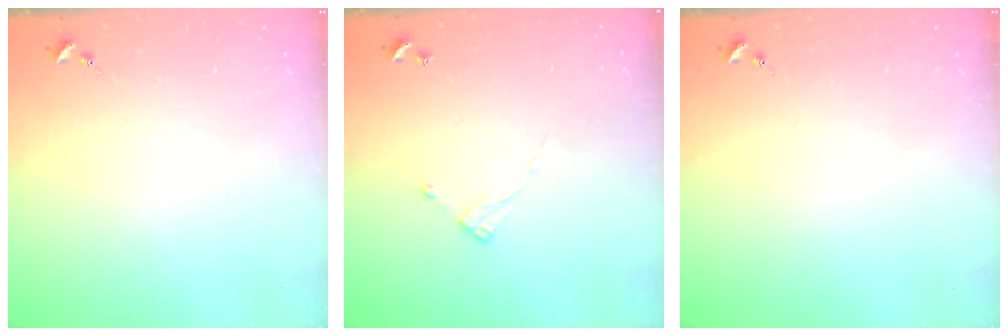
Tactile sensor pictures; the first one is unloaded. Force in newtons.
{"total": 6.4, "press": 6.4, "slide": 0.4}
{"total": 0.0}